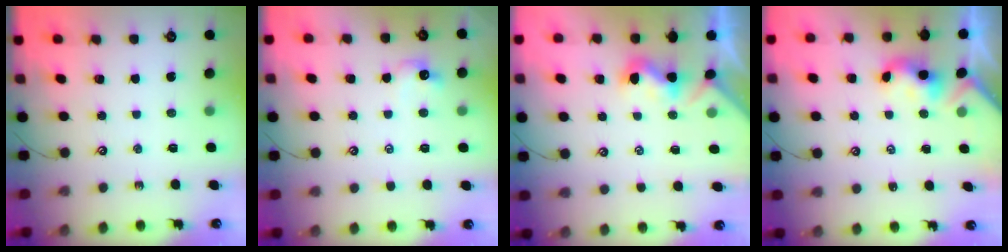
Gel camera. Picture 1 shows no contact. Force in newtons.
{"total": 2.2, "press": 2.1, "slide": 0.7}
{"total": 1.0, "press": 0.8, "slide": 0.6}
{"total": 2.4, "press": 2.3, "slide": 0.2}